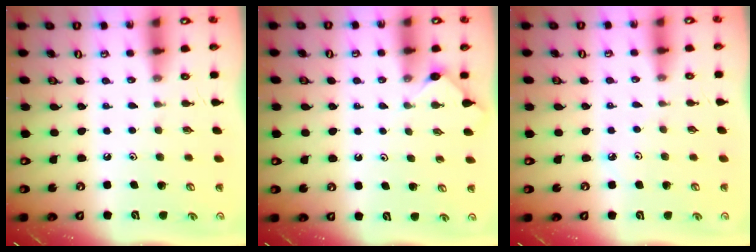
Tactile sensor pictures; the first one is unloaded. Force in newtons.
{"total": 2.4, "press": 2.4, "slide": 0.3}
{"total": 2.6, "press": 2.6, "slide": 0.2}